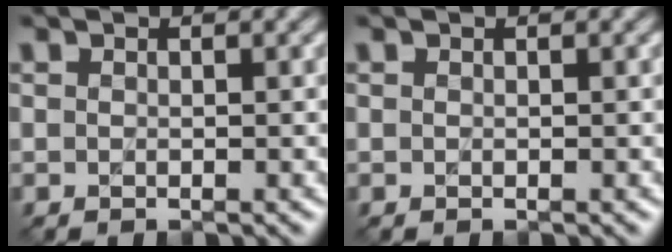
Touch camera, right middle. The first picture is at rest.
{"total": 0.0}